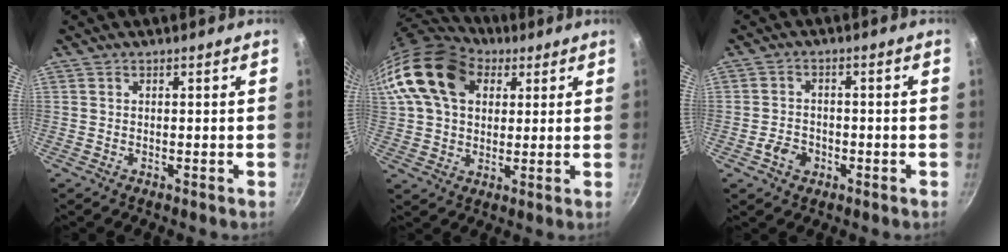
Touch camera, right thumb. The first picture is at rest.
{"total": 18.5, "force": [6.5, 13.1, 11.4], "torque": [-0.208, 0.012, 0.108]}
{"total": 4.1, "force": [-1.8, 3.2, 1.9], "torque": [-0.025, 0.019, -0.033]}